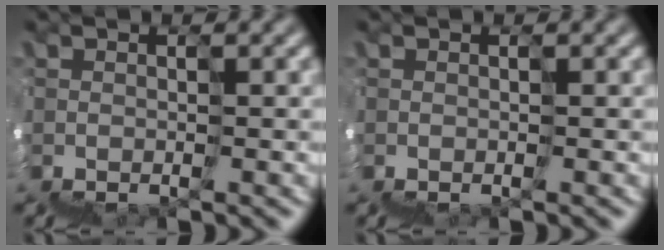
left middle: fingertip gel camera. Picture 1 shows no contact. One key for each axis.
{"total": 0.0}